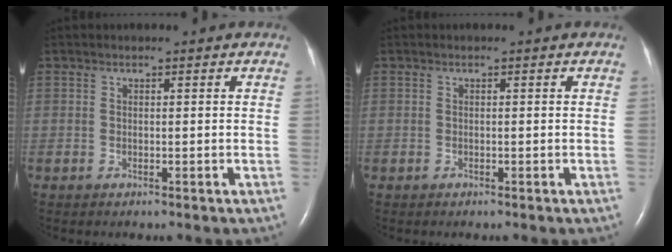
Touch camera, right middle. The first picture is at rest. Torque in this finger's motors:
{"motor_torque": [0.02, 0.04, 0.03, -0.02]}